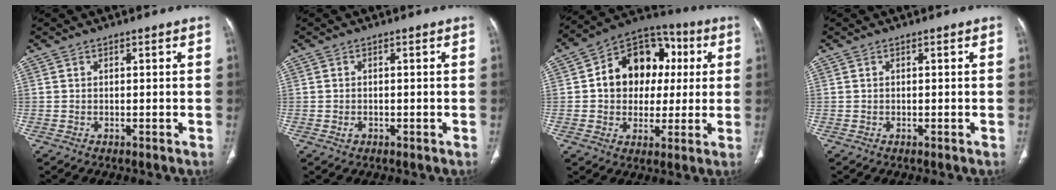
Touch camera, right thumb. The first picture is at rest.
{"total": 1.2, "force": [-0.4, 0.9, 0.7], "torque": [-0.012, 0.006, -0.004]}
{"total": 16.5, "force": [2.2, 12.8, 10.2], "torque": [-0.103, 0.023, 0.028]}
{"total": 0.0}